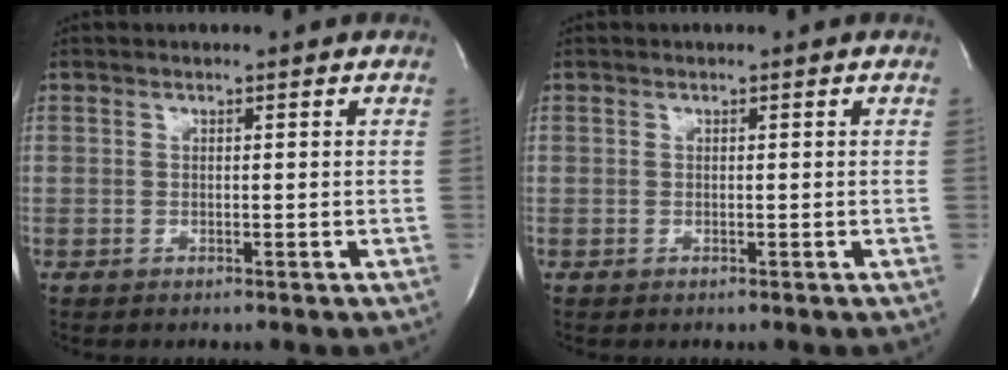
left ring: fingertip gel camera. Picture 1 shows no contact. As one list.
[{"total": 0.0}]